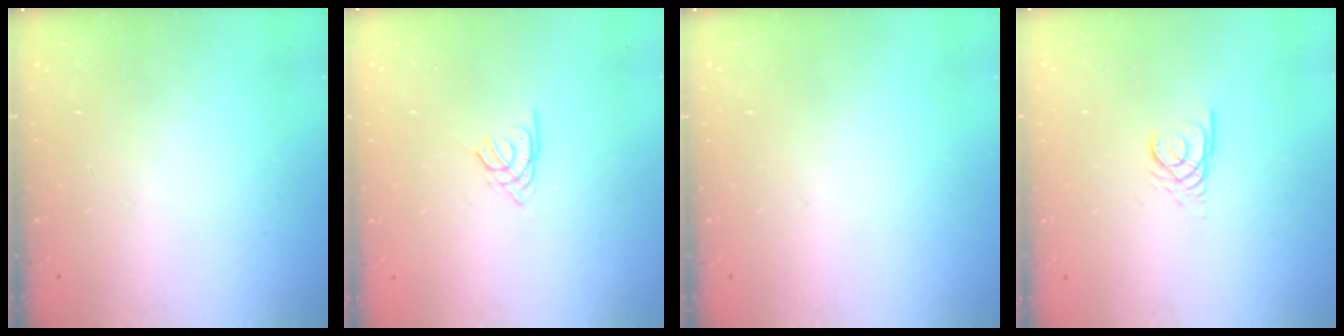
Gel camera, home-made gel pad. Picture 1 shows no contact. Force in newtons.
{"total": 2.5, "press": 2.4, "slide": 0.5}
{"total": 0.0}
{"total": 2.6, "press": 2.6, "slide": 0.1}